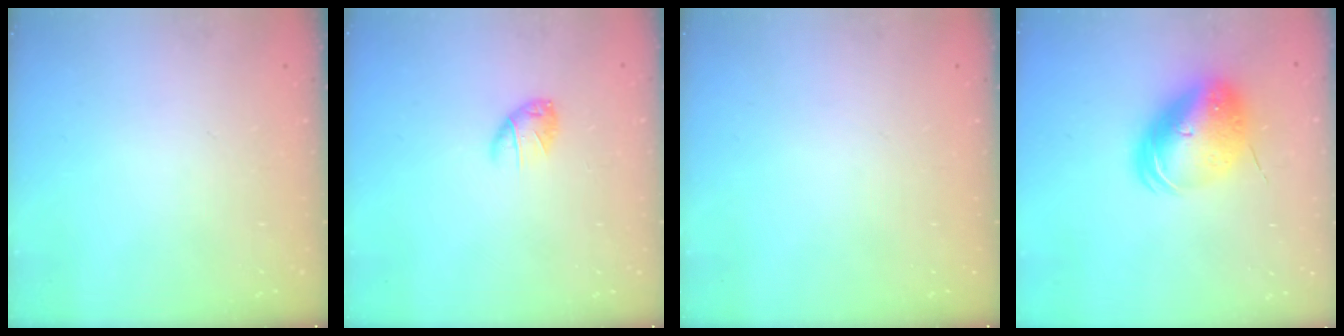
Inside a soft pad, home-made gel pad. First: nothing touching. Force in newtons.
{"total": 5.7, "press": 5.6, "slide": 0.7}
{"total": 0.0}
{"total": 14.0, "press": 13.8, "slide": 2.6}